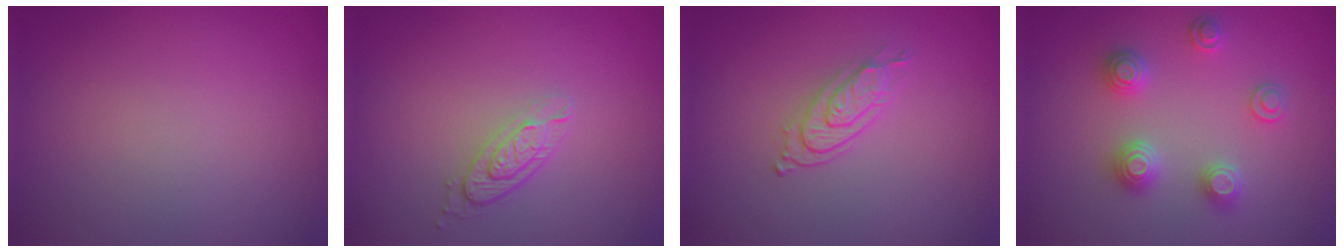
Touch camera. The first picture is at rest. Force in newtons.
{"total": 2.9, "press": 2.2, "slide": 1.9}
{"total": 2.7, "press": 2.1, "slide": 1.7}
{"total": 2.9, "press": 2.8, "slide": 0.3}